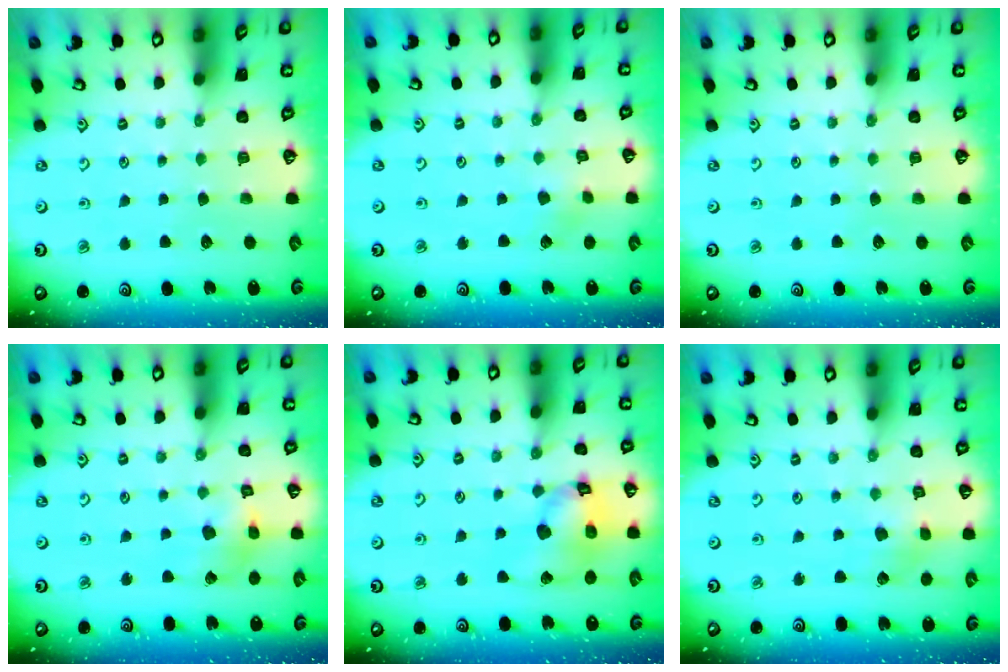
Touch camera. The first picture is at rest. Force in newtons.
{"total": 2.3, "press": 2.3, "slide": 0.1}
{"total": 0.0}
{"total": 6.8, "press": 6.8, "slide": 0.7}
{"total": 15.4, "press": 15.3, "slide": 2.1}
{"total": 2.8, "press": 2.8, "slide": 0.1}